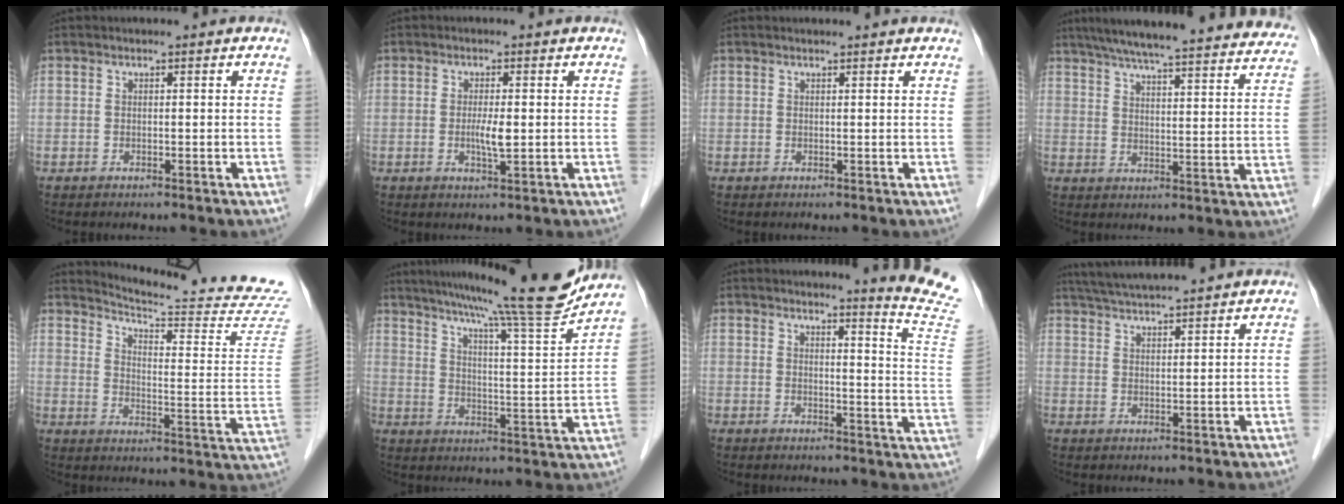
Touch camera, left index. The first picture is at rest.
{"total": 2.8, "force": [-0.1, 0.3, 2.7], "torque": [-0.054, -0.004, 0.000]}
{"total": 2.8, "force": [2.7, 0.2, 0.7], "torque": [-0.013, 0.014, 0.028]}
{"total": 31.9, "force": [28.6, 3.6, 13.6], "torque": [-0.214, -0.035, 0.348]}
{"total": 20.4, "force": [19.6, -2.1, 5.1], "torque": [-0.089, -0.134, 0.238]}
{"total": 18.1, "force": [16.0, -1.7, 8.3], "torque": [-0.135, -0.032, 0.223]}
{"total": 11.3, "force": [10.7, -2.2, 2.7], "torque": [-0.032, -0.111, 0.103]}
{"total": 10.5, "force": [9.6, -0.3, 4.2], "torque": [-0.079, 0.032, 0.144]}